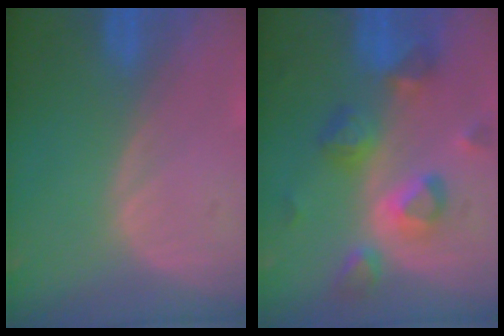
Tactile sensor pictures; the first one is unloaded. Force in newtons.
{"total": 8.4, "press": 7.8, "slide": 3.1}